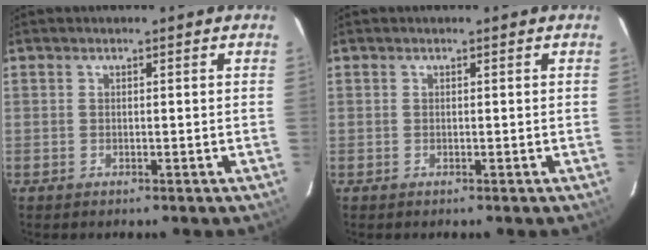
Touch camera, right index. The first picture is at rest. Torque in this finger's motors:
{"motor_torque": [0.00, 0.00, 0.00, 0.00]}